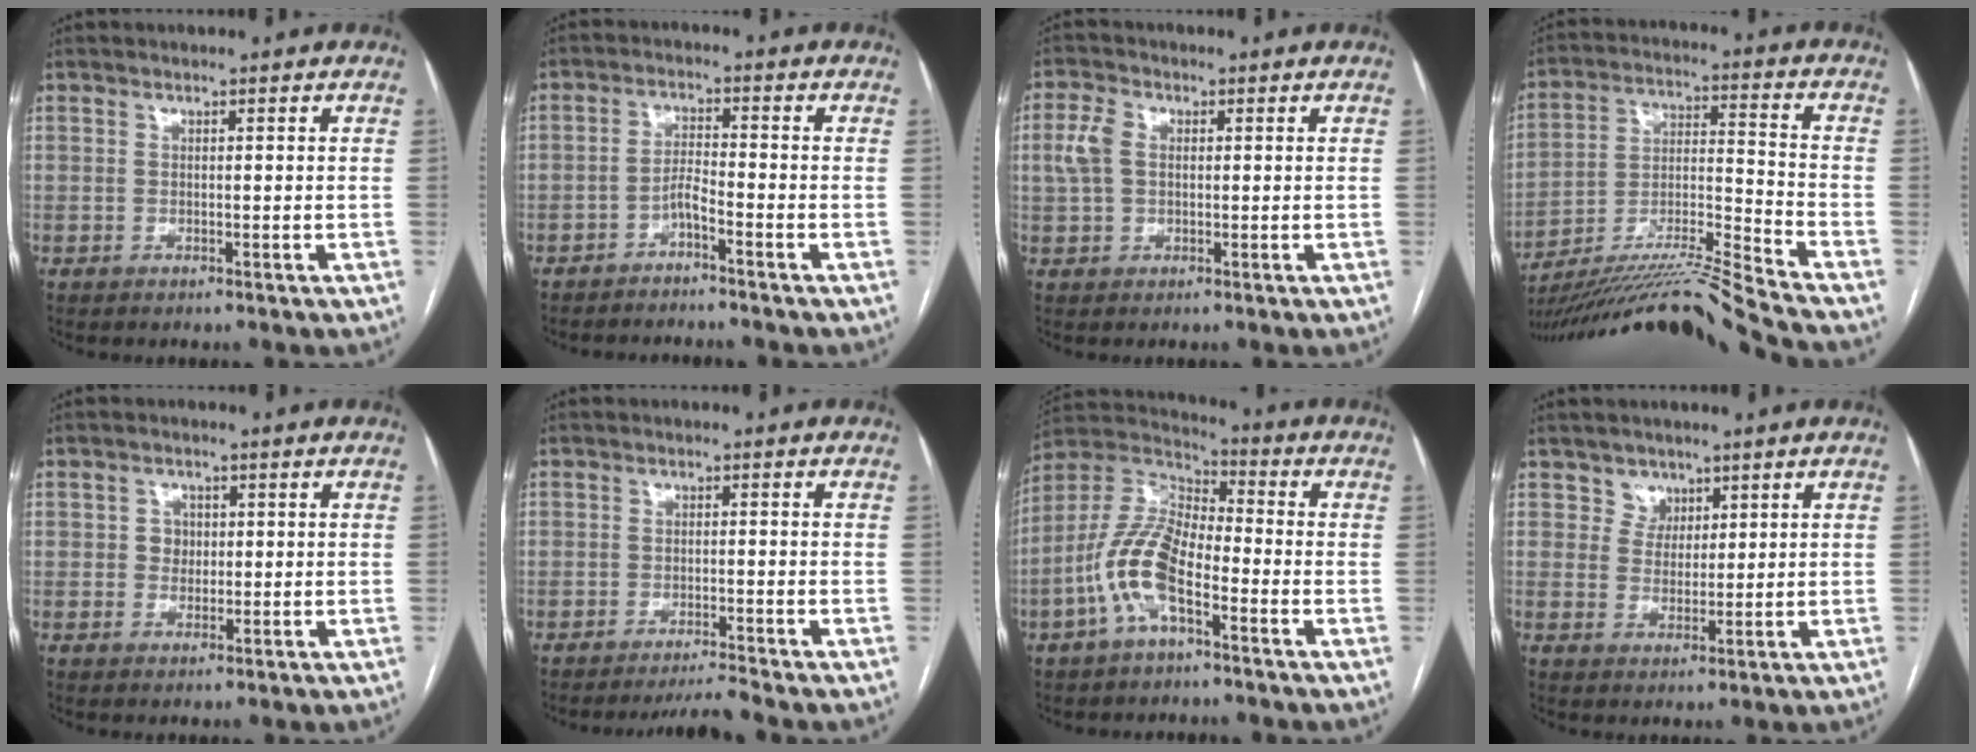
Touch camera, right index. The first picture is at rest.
{"total": 3.5, "force": [-2.7, -0.3, 2.1], "torque": [-0.035, 0.001, -0.051]}
{"total": 4.1, "force": [0.4, 2.7, 3.1], "torque": [-0.090, 0.018, 0.008]}
{"total": 19.5, "force": [-17.6, -3.3, 7.7], "torque": [-0.156, -0.013, -0.306]}
{"total": 2.6, "force": [0.3, 2.3, 1.1], "torque": [-0.013, 0.005, 0.005]}
{"total": 3.3, "force": [-2.9, -1.6, 0.1], "torque": [-0.004, -0.009, -0.046]}
{"total": 11.4, "force": [-4.3, 4.2, 9.7], "torque": [-0.221, 0.018, -0.088]}
{"total": 3.3, "force": [2.1, 2.5, -0.3], "torque": [0.014, 0.002, 0.032]}